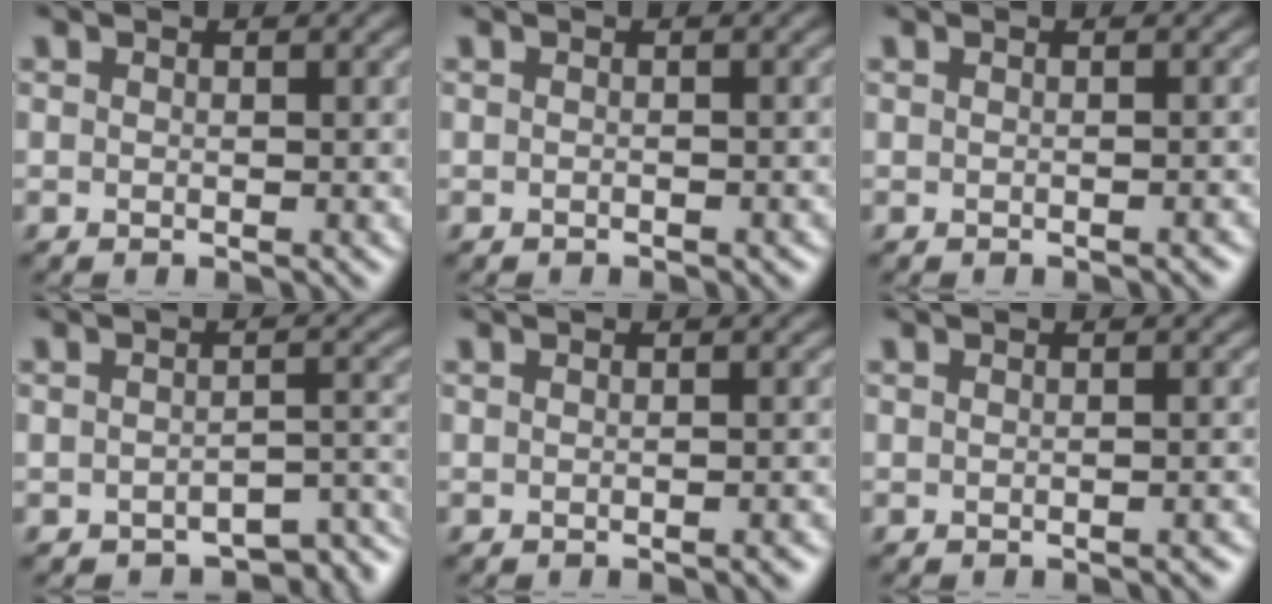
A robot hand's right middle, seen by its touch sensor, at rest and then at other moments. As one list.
[{"total": 0.5, "force": [-0.4, 0.2, 0.2], "torque": [-0.002, -0.002, -0.005]}, {"total": 0.6, "force": [-0.5, 0.2, 0.4], "torque": [-0.002, 0.001, -0.007]}, {"total": 4.5, "force": [-3.7, 1.8, 2.0], "torque": [-0.016, -0.012, -0.041]}, {"total": 0.9, "force": [-0.5, 0.3, 0.7], "torque": [-0.005, 0.002, -0.008]}, {"total": 0.8, "force": [-0.6, 0.2, 0.4], "torque": [-0.002, 0.002, -0.008]}]